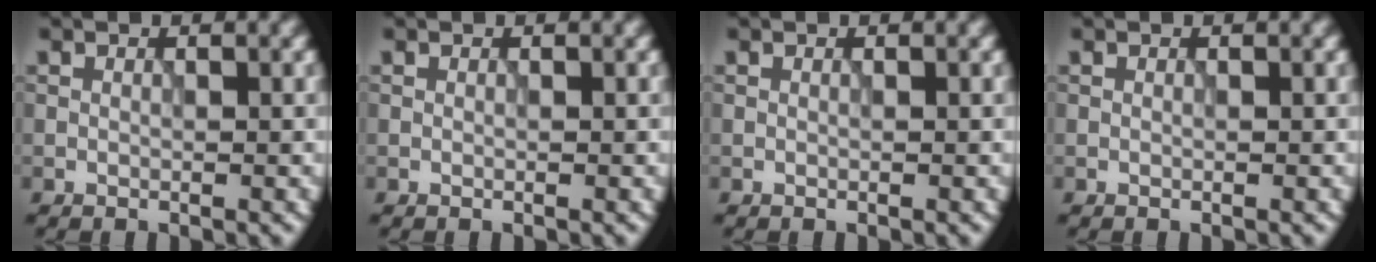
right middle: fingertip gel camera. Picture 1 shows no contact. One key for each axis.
{"total": 0.0}
{"total": 0.0}
{"total": 0.0}